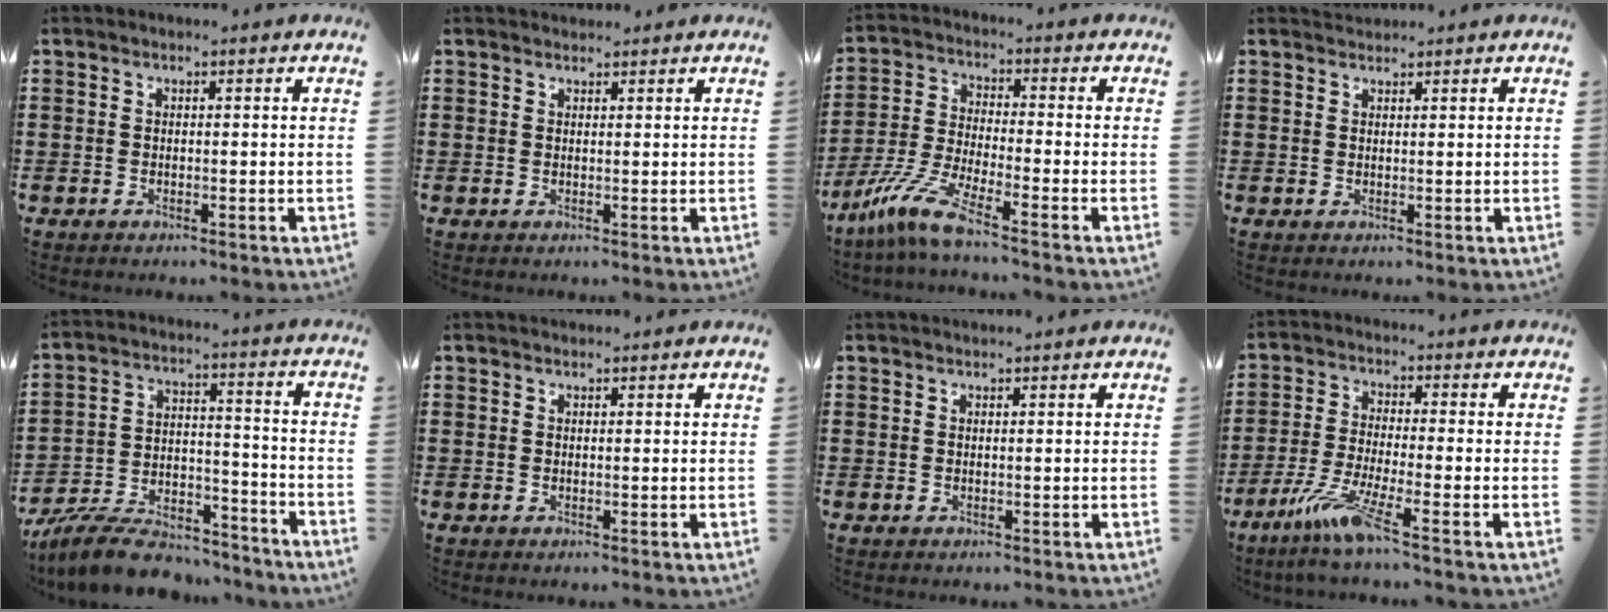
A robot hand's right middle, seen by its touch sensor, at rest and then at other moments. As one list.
[{"total": 1.1, "force": [1.0, 0.3, -0.1], "torque": [-0.001, 0.002, 0.020]}, {"total": 8.2, "force": [-6.0, 0.6, 5.5], "torque": [-0.136, -0.020, -0.125]}, {"total": 1.2, "force": [1.2, 0.4, -0.2], "torque": [0.000, 0.002, 0.023]}, {"total": 9.9, "force": [-9.2, 2.1, 3.1], "torque": [-0.056, 0.026, -0.176]}, {"total": 0.5, "force": [0.5, 0.3, 0.0], "torque": [0.007, -0.002, 0.007]}, {"total": 0.5, "force": [0.5, 0.0, 0.0], "torque": [-0.002, 0.001, 0.011]}, {"total": 6.5, "force": [-4.2, -0.2, 4.9], "torque": [-0.112, -0.021, -0.085]}]